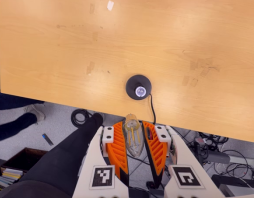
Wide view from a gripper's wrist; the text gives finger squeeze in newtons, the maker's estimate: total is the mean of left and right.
{"total": 13.3, "left": 13.8, "right": 12.7}